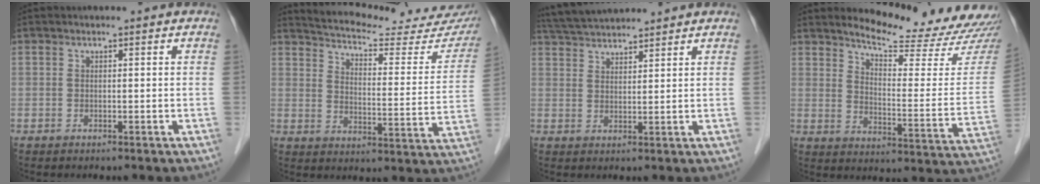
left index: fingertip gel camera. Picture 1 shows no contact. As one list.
[{"total": 23.0, "force": [21.4, 4.0, 7.3], "torque": [-0.106, -0.058, 0.261]}, {"total": 7.4, "force": [7.1, 0.3, 2.1], "torque": [-0.047, 0.037, 0.128]}, {"total": 19.9, "force": [18.9, 2.4, 5.8], "torque": [-0.075, -0.096, 0.231]}]